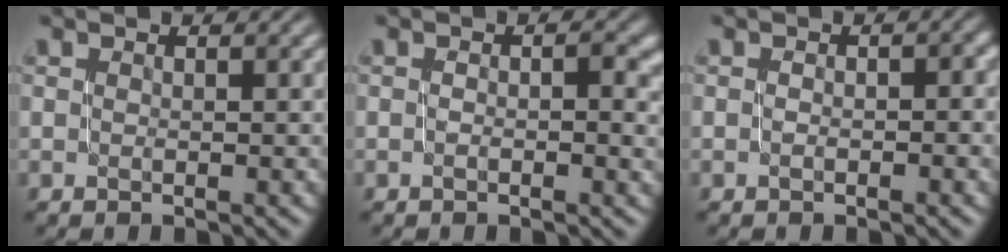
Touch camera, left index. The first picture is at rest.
{"total": 2.1, "force": [-0.2, 0.8, 2.0], "torque": [-0.031, -0.001, -0.005]}
{"total": 1.1, "force": [-0.4, 0.3, 1.0], "torque": [-0.017, 0.001, -0.005]}